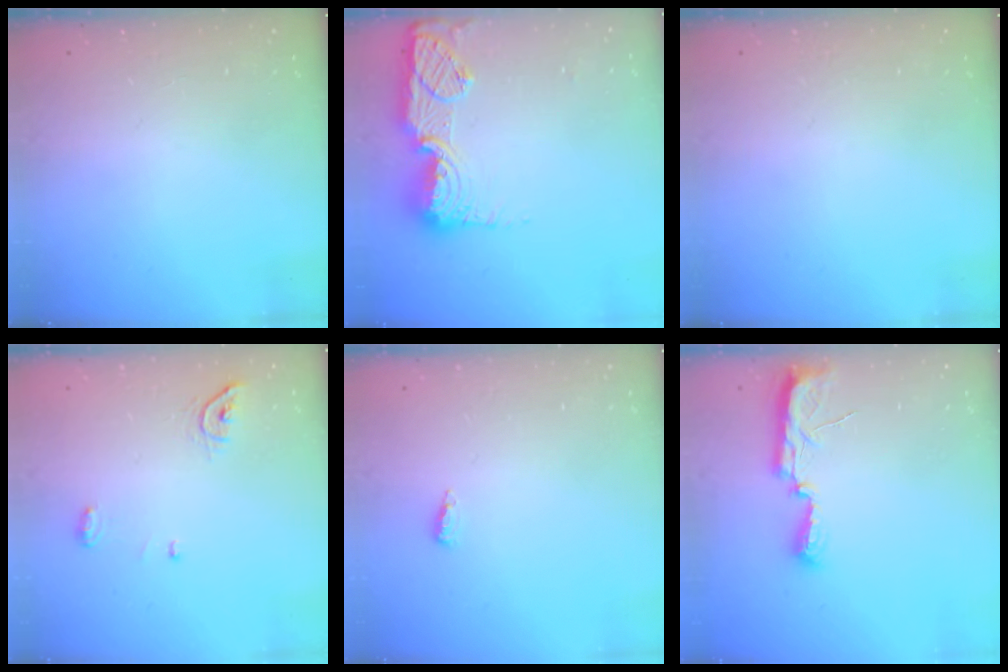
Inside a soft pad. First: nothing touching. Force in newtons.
{"total": 15.4, "press": 15.4, "slide": 1.2}
{"total": 0.0}
{"total": 5.2, "press": 5.2, "slide": 0.1}
{"total": 4.3, "press": 4.2, "slide": 0.9}
{"total": 8.1, "press": 8.0, "slide": 0.8}